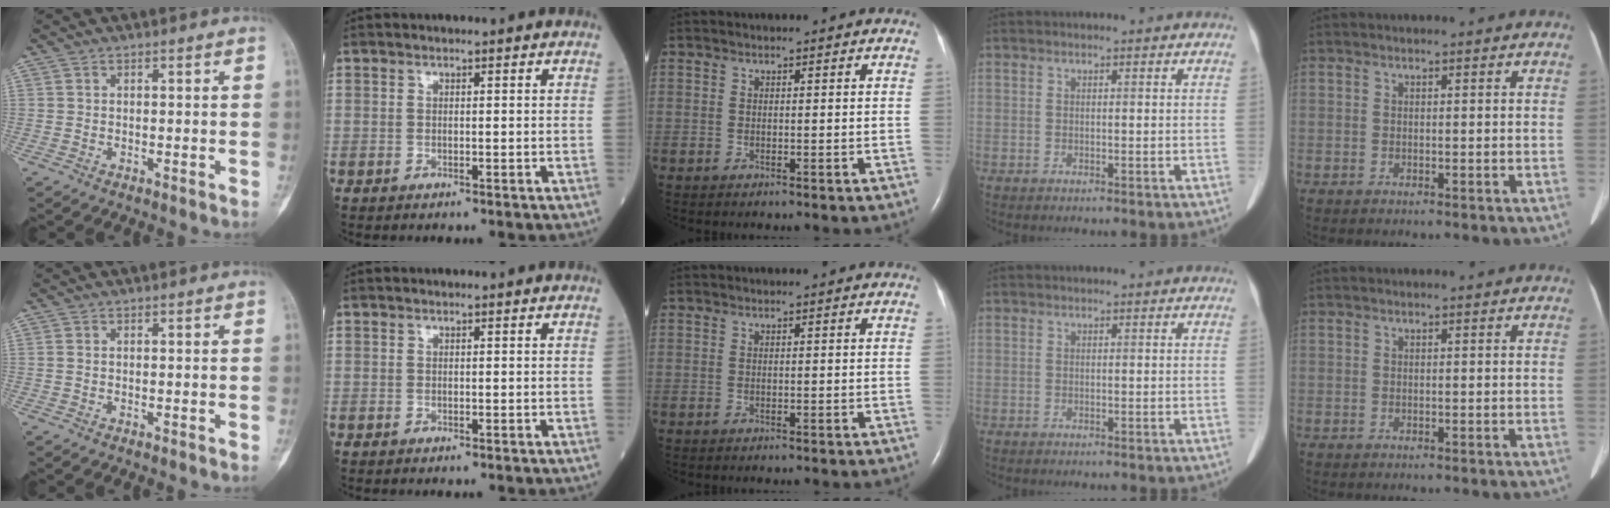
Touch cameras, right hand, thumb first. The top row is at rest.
{}